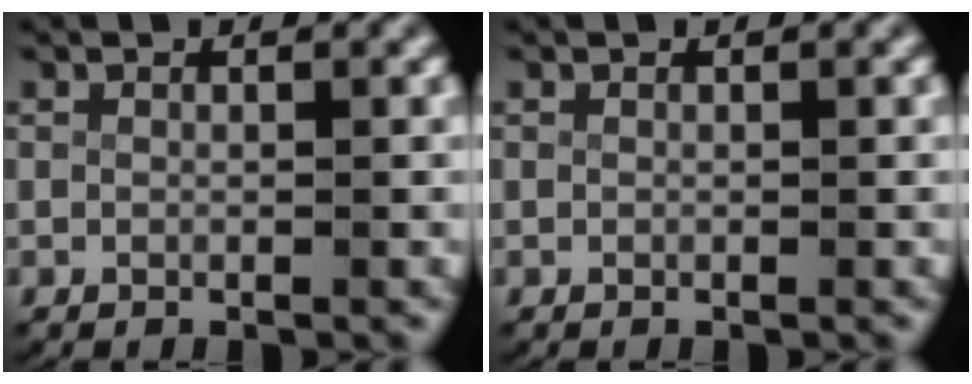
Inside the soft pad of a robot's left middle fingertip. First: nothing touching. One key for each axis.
{"total": 0.0}